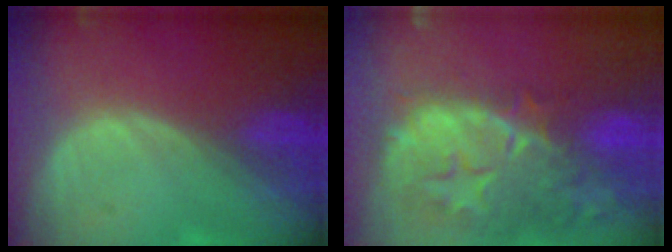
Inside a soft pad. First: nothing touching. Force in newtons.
{"total": 14.6, "press": 11.8, "slide": 8.6}